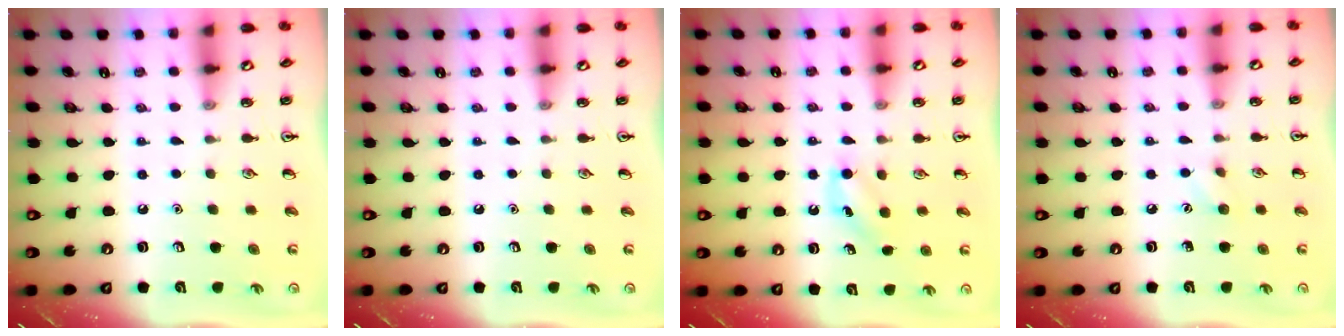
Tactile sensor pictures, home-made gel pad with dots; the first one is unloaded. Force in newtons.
{"total": 0.0}
{"total": 5.3, "press": 5.0, "slide": 1.7}
{"total": 4.2, "press": 4.0, "slide": 1.2}